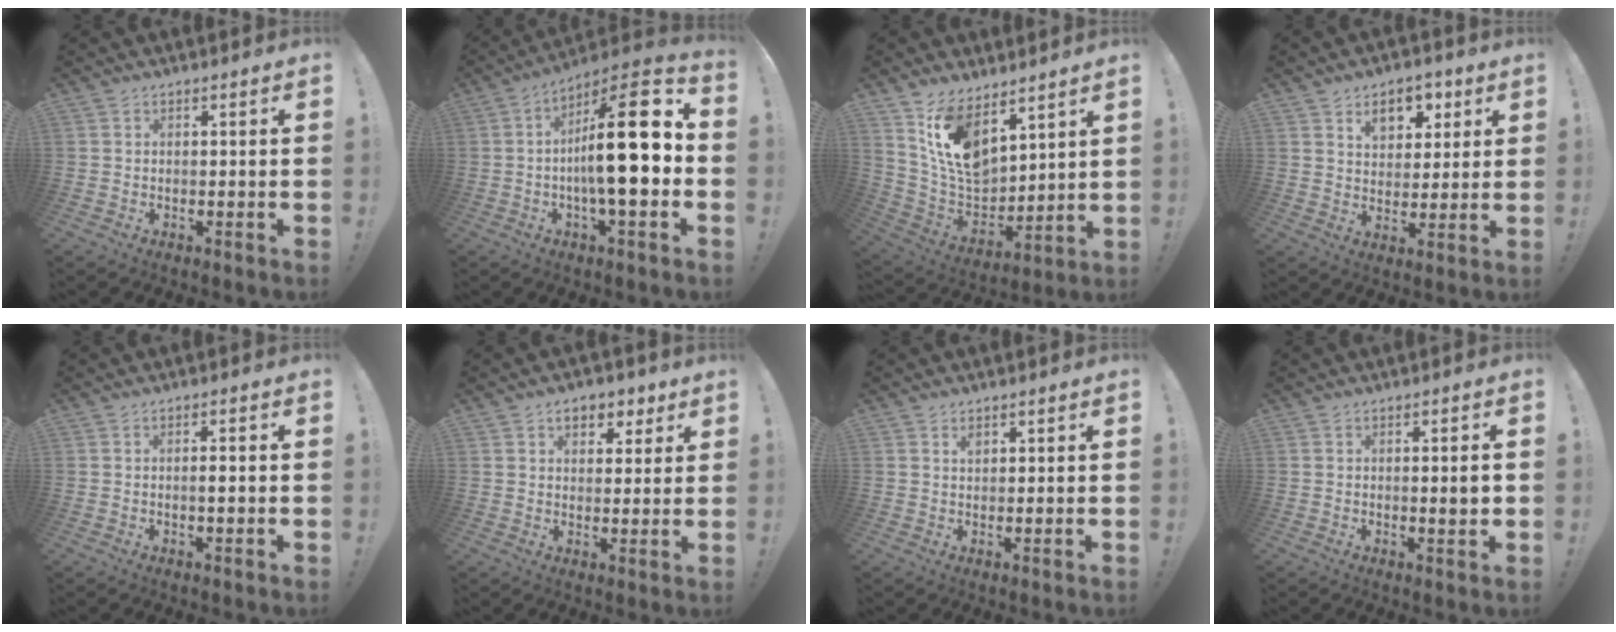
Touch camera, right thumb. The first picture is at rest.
{"total": 21.6, "force": [-0.7, 5.4, 20.9], "torque": [-0.332, 0.001, -0.024]}
{"total": 13.9, "force": [9.1, 7.8, 7.0], "torque": [-0.141, -0.066, 0.176]}
{"total": 9.2, "force": [4.9, 6.2, 4.7], "torque": [-0.057, -0.018, 0.089]}
{"total": 1.9, "force": [-0.3, 0.1, 1.9], "torque": [-0.030, 0.000, -0.009]}
{"total": 7.1, "force": [3.7, 4.7, 3.7], "torque": [-0.039, -0.012, 0.064]}
{"total": 1.3, "force": [1.0, 0.7, 0.6], "torque": [-0.004, -0.004, 0.017]}
{"total": 3.5, "force": [0.0, 0.4, 3.4], "torque": [-0.047, -0.005, -0.003]}